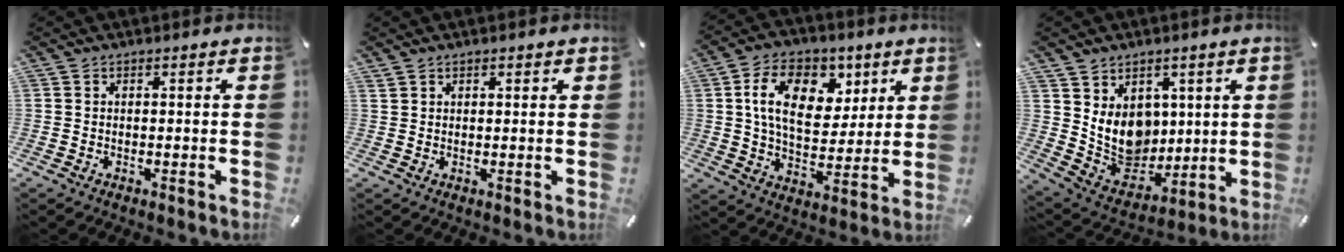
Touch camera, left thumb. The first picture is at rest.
{"total": 1.1, "force": [0.9, 0.7, 0.3], "torque": [-0.005, -0.001, 0.017]}
{"total": 15.5, "force": [5.6, 10.6, 9.8], "torque": [-0.156, -0.001, 0.102]}
{"total": 12.2, "force": [3.6, 10.3, 5.5], "torque": [-0.105, -0.035, 0.079]}